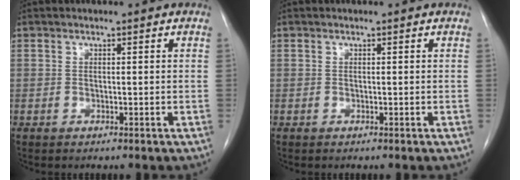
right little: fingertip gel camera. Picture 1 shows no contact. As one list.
[{"total": 0.0}]